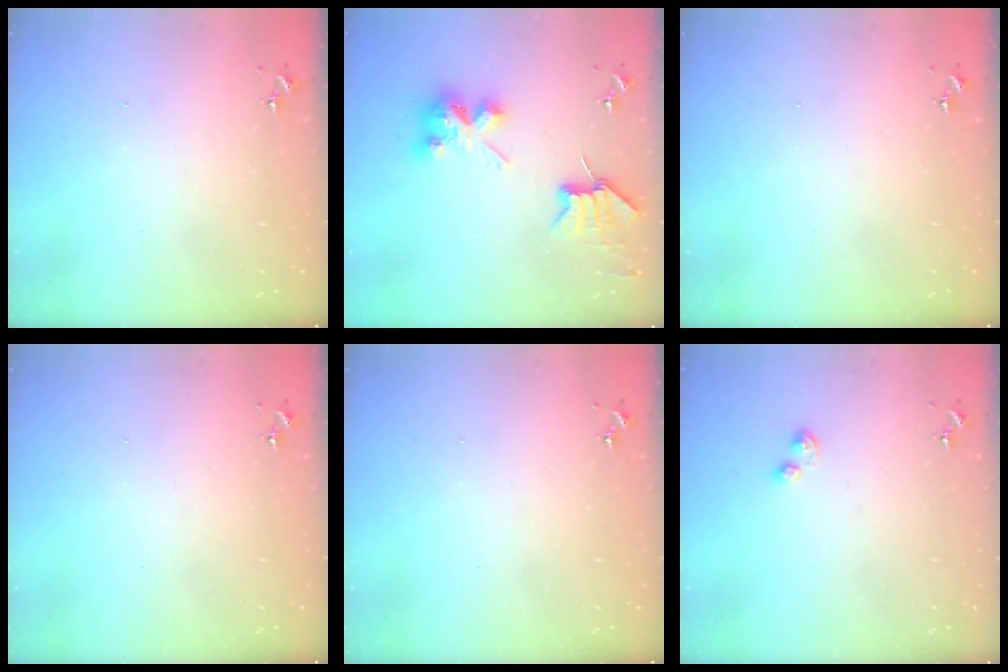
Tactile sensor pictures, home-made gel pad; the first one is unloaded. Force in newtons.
{"total": 7.2, "press": 7.2, "slide": 0.2}
{"total": 0.0}
{"total": 0.0}
{"total": 0.0}
{"total": 4.3, "press": 4.3, "slide": 0.5}